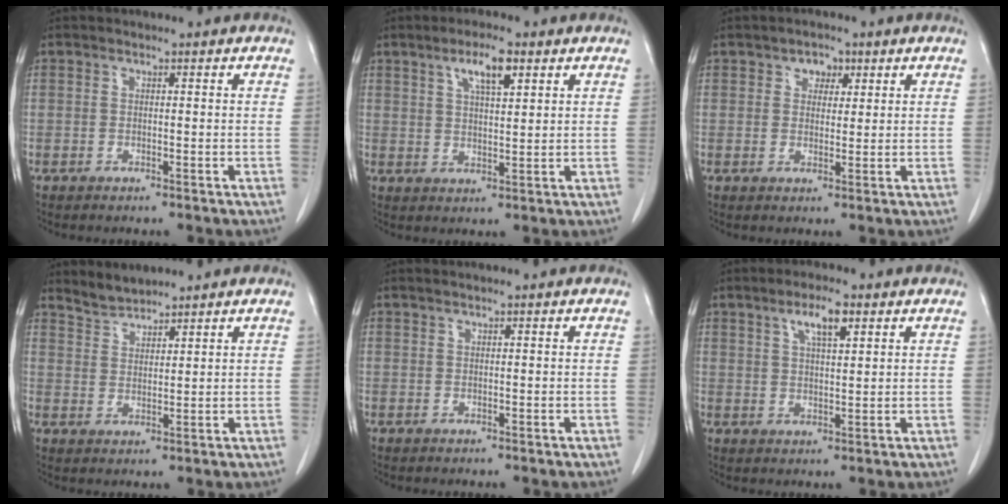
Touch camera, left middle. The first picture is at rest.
{"total": 5.6, "force": [3.0, 1.2, 4.5], "torque": [-0.082, 0.004, 0.053]}
{"total": 2.9, "force": [1.4, 2.0, 1.4], "torque": [-0.018, 0.006, 0.022]}
{"total": 3.1, "force": [3.1, 0.2, -0.2], "torque": [-0.001, 0.004, 0.065]}
{"total": 0.5, "force": [0.5, -0.1, 0.3], "torque": [-0.009, 0.005, 0.014]}
{"total": 4.8, "force": [2.7, 1.0, 3.9], "torque": [-0.073, 0.004, 0.048]}